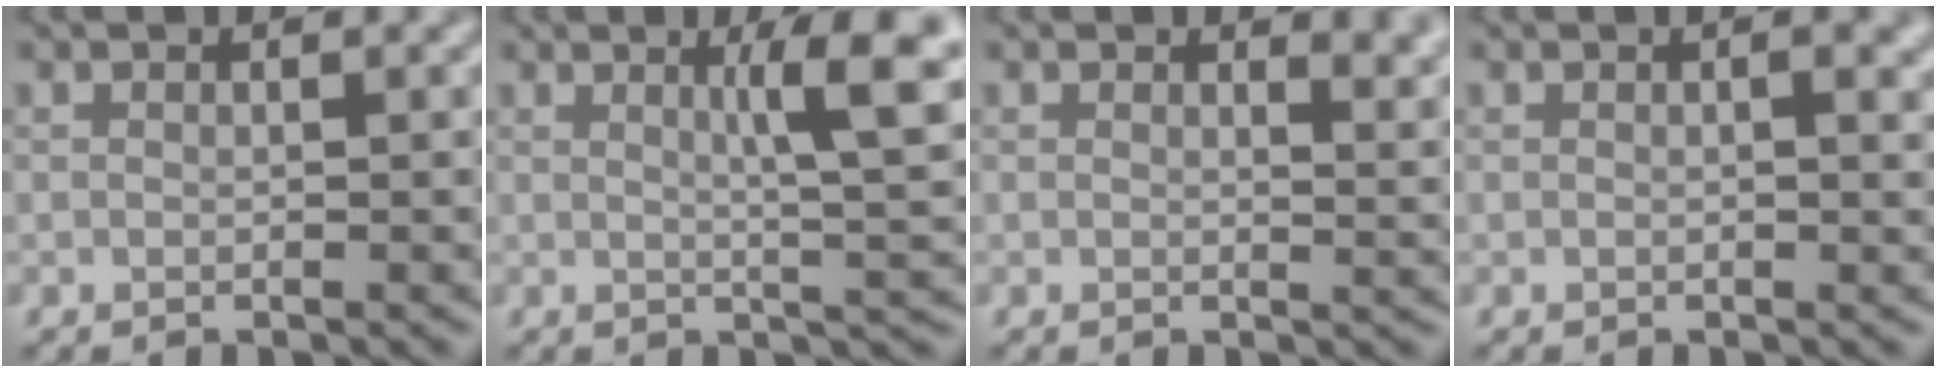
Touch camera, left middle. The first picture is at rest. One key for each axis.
{"total": 6.4, "fx": 2.0, "fy": 1.2, "fz": 6.0, "tx": -0.075, "ty": 0.002, "tz": 0.029}
{"total": 3.2, "fx": 2.0, "fy": 1.3, "fz": 2.1, "tx": -0.016, "ty": -0.002, "tz": 0.028}
{"total": 2.0, "fx": 0.4, "fy": 0.5, "fz": 1.9, "tx": -0.022, "ty": 0.002, "tz": 0.004}